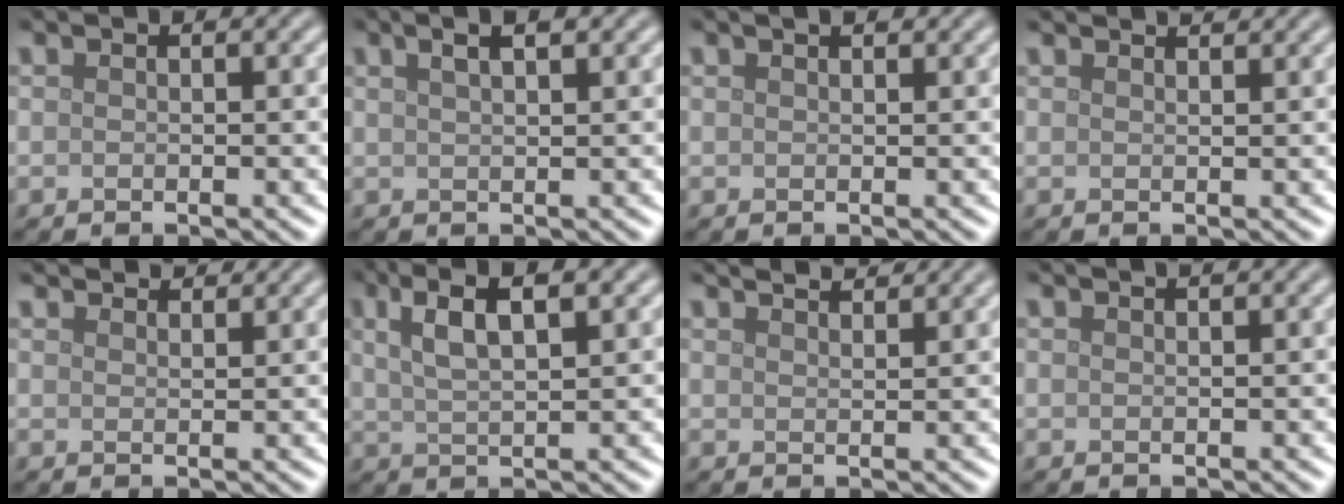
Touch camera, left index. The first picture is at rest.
{"total": 3.4, "force": [2.0, 1.2, 2.5], "torque": [-0.018, 0.009, 0.010]}
{"total": 1.7, "force": [1.3, 0.6, 1.0], "torque": [-0.007, -0.002, 0.005]}
{"total": 2.9, "force": [2.5, 0.8, 1.1], "torque": [-0.002, 0.009, 0.008]}
{"total": 4.3, "force": [4.0, 0.7, 1.2], "torque": [-0.017, 0.004, 0.046]}
{"total": 5.2, "force": [2.5, 1.5, 4.3], "torque": [-0.073, 0.009, 0.043]}
{"total": 4.4, "force": [3.8, 1.1, 1.9], "torque": [-0.005, 0.021, 0.026]}
{"total": 2.4, "force": [1.7, 1.0, 1.4], "torque": [0.001, 0.008, -0.008]}